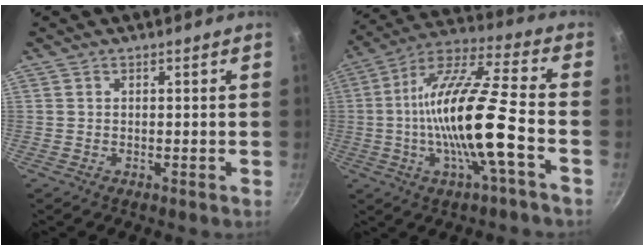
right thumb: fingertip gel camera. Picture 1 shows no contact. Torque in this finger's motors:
{"motor_torque": [2.82, 2.19, 2.31, -0.45, 0.62]}